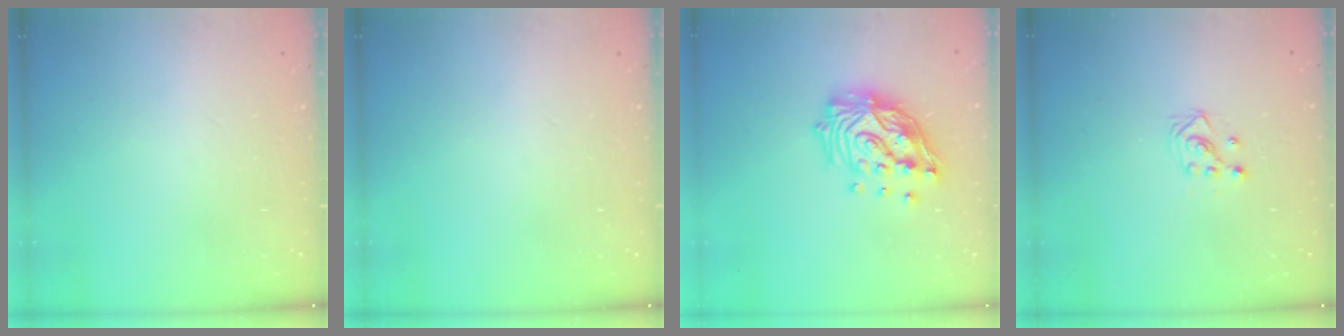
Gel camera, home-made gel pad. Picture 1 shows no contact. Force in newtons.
{"total": 0.0}
{"total": 16.7, "press": 16.6, "slide": 1.1}
{"total": 2.9, "press": 2.9, "slide": 0.3}